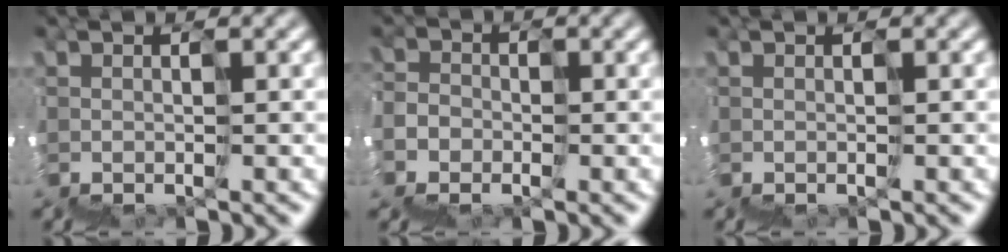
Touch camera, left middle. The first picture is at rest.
{"total": 5.4, "force": [-4.0, 3.5, -0.7], "torque": [0.019, -0.011, -0.056]}
{"total": 0.0}